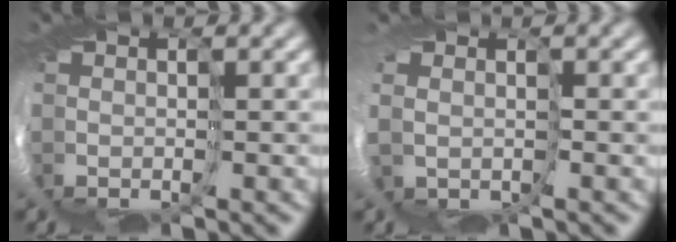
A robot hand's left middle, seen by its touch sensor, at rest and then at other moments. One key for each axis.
{"total": 2.6, "fx": -0.2, "fy": 2.5, "fz": 0.9, "tx": -0.026, "ty": -0.010, "tz": -0.005}